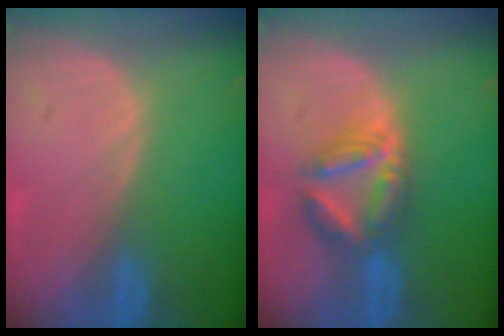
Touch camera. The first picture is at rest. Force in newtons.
{"total": 6.4, "press": 6.4, "slide": 0.3}